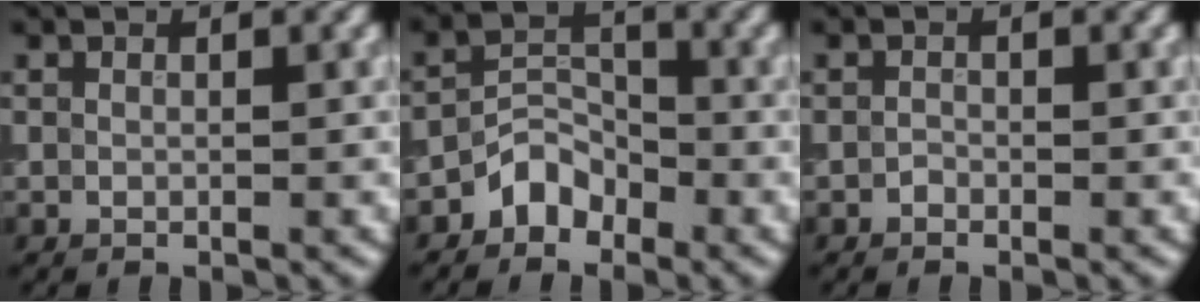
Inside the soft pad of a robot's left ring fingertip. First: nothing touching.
{"total": 2.9, "force": [-2.0, 1.8, 1.0], "torque": [-0.008, 0.013, -0.042]}
{"total": 0.5, "force": [-0.4, 0.3, 0.1], "torque": [-0.001, -0.003, -0.011]}